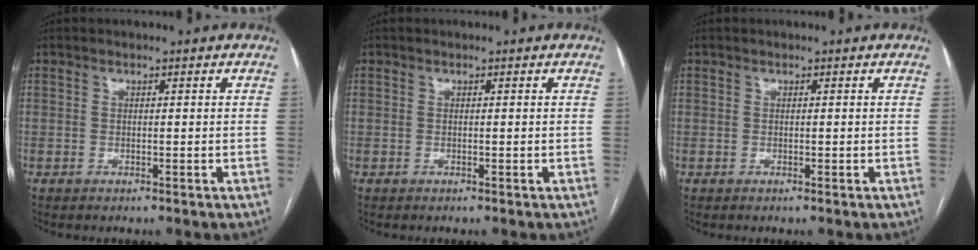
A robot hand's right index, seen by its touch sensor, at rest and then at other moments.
{"total": 0.0}
{"total": 0.0}